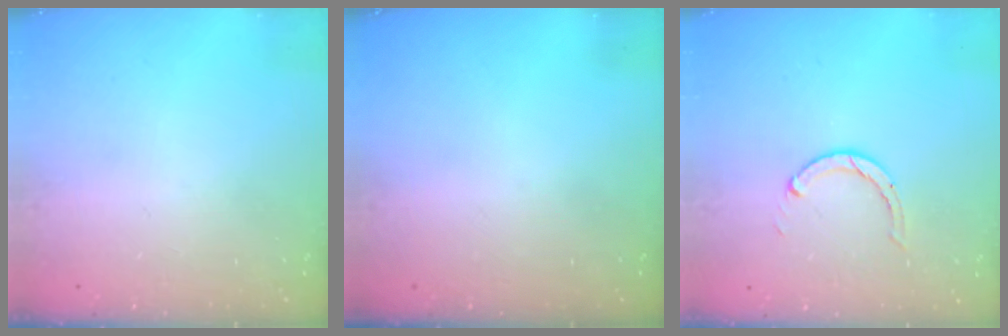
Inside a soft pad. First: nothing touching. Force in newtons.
{"total": 0.0}
{"total": 1.9, "press": 1.9, "slide": 0.2}